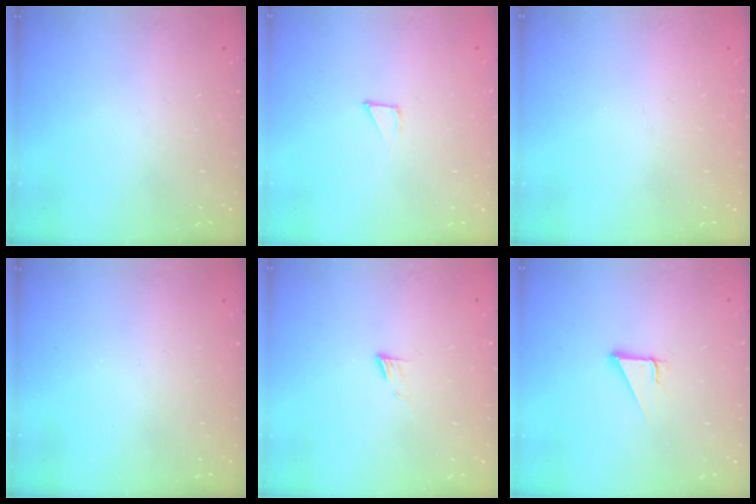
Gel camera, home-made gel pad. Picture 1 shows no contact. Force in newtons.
{"total": 1.6, "press": 1.6, "slide": 0.1}
{"total": 1.6, "press": 1.6, "slide": 0.1}
{"total": 0.0}
{"total": 5.0, "press": 4.9, "slide": 0.5}
{"total": 2.9, "press": 2.9, "slide": 0.1}